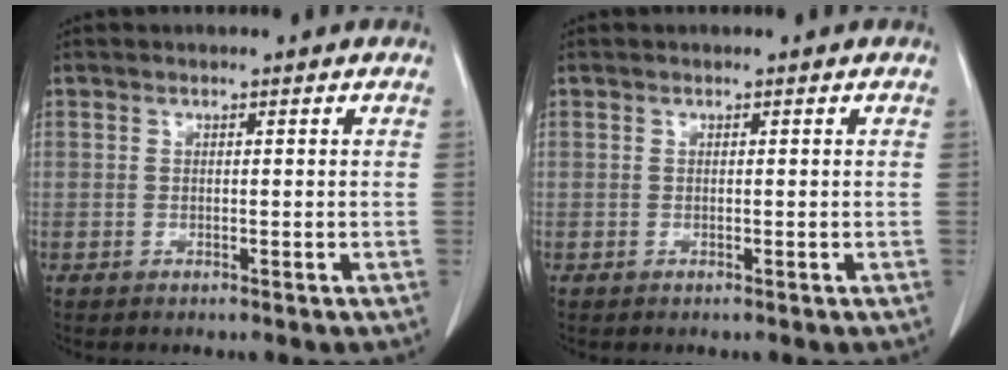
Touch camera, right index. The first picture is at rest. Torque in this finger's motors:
{"motor_torque": [-0.01, 0.01, 0.00, 0.00]}